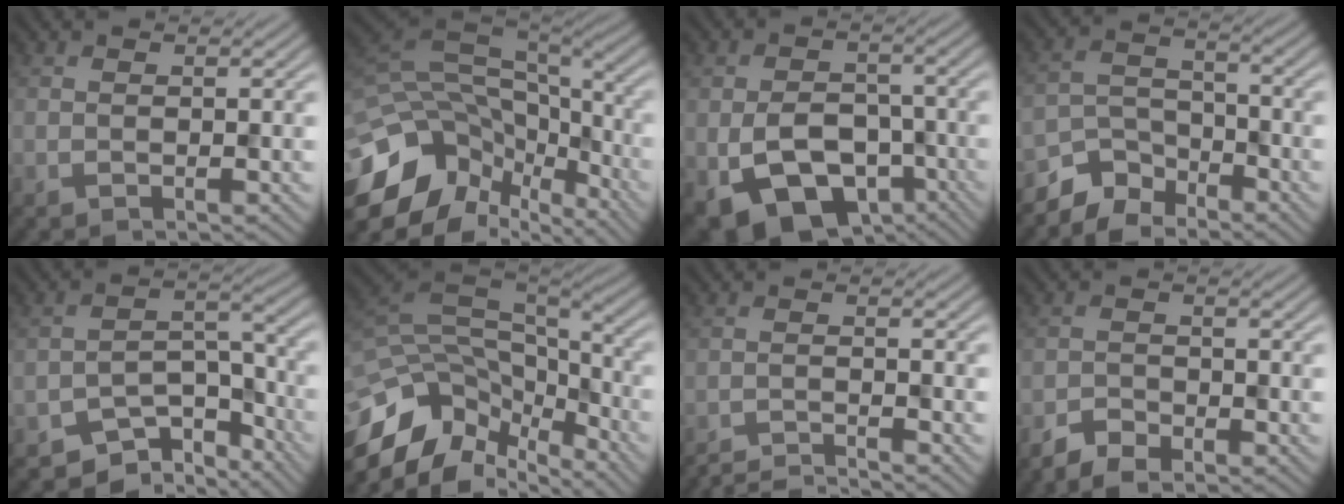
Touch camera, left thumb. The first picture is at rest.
{"total": 15.8, "force": [-7.9, 10.0, 9.4], "torque": [-0.236, -0.029, -0.104]}
{"total": 11.1, "force": [-4.8, 7.2, 6.9], "torque": [-0.136, -0.026, -0.081]}
{"total": 5.8, "force": [-4.9, 2.8, 1.4], "torque": [-0.030, -0.002, -0.108]}
{"total": 8.0, "force": [-6.2, 3.6, 3.5], "torque": [-0.045, -0.005, -0.110]}
{"total": 12.9, "force": [-7.6, 6.9, 7.9], "torque": [-0.208, -0.015, -0.125]}
{"total": 3.6, "force": [-3.4, 0.2, 1.2], "torque": [-0.017, 0.003, -0.068]}
{"total": 3.1, "force": [-2.4, 1.4, 1.4], "torque": [-0.025, -0.002, -0.053]}